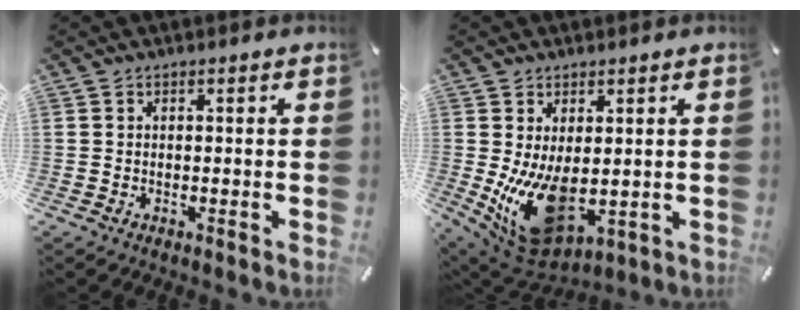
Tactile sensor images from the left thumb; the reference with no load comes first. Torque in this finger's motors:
{"motor_torque": [2.50, 2.51, 0.40, -0.04, 0.45]}